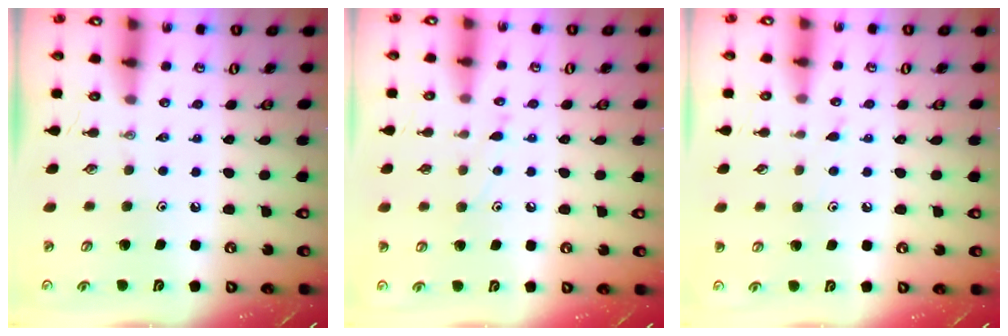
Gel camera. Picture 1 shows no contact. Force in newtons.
{"total": 6.7, "press": 6.7, "slide": 0.4}
{"total": 4.7, "press": 4.6, "slide": 0.6}